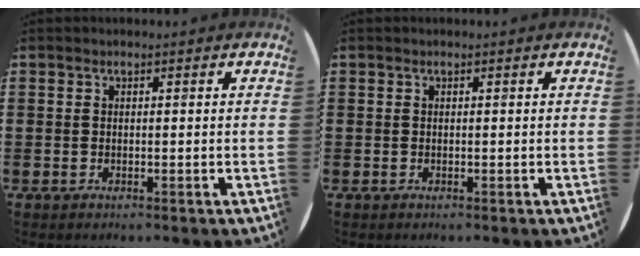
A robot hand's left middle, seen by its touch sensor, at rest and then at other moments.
{"total": 0.0}